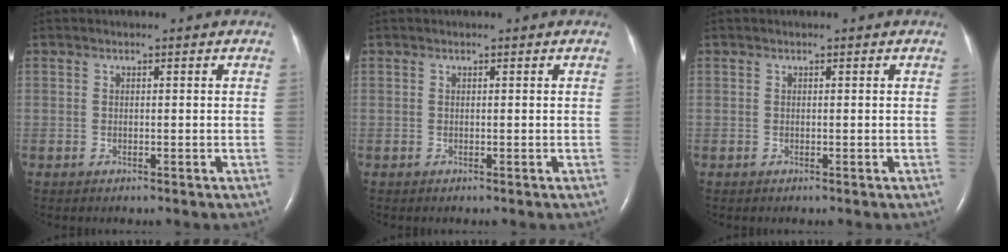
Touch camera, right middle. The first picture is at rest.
{"total": 0.0}
{"total": 0.0}